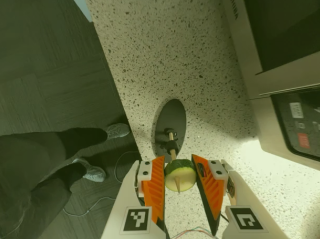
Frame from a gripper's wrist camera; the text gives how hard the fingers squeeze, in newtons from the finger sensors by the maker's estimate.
{"total": 9.6, "left": 9.5, "right": 9.7}